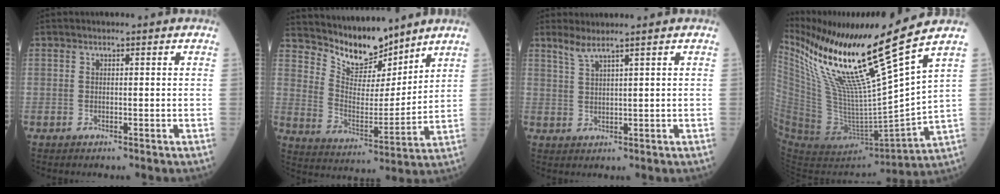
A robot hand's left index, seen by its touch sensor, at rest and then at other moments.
{"total": 10.3, "force": [9.5, 2.9, 2.7], "torque": [-0.057, -0.003, 0.181]}
{"total": 2.5, "force": [2.1, -0.6, 1.3], "torque": [-0.034, 0.001, 0.046]}
{"total": 21.4, "force": [14.2, -1.3, 16.0], "torque": [-0.278, -0.028, 0.262]}